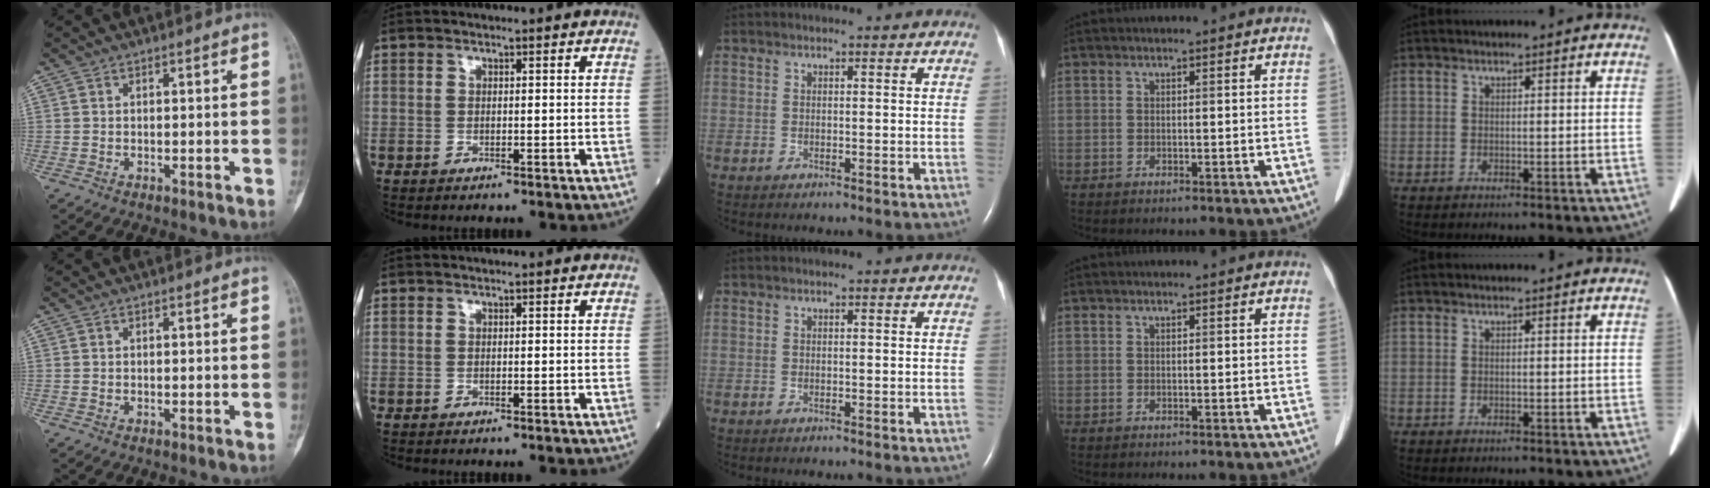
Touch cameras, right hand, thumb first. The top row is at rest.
{}